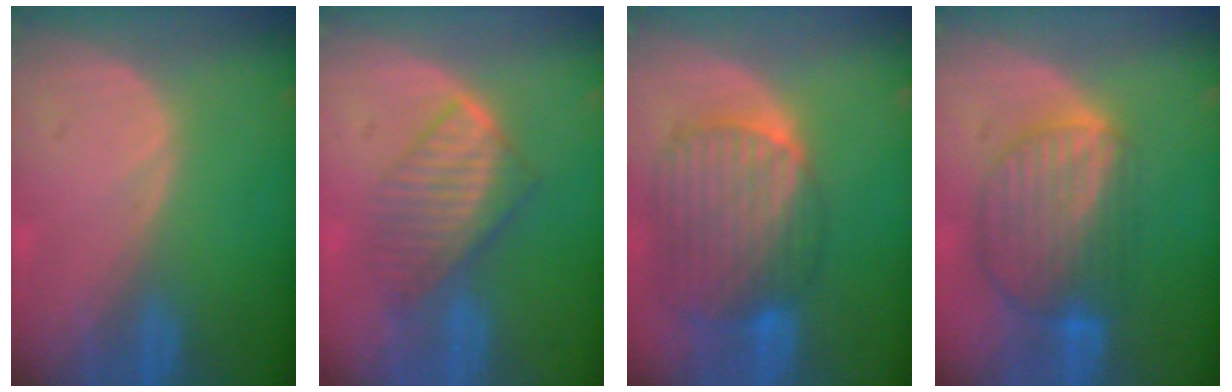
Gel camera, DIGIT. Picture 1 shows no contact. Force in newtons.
{"total": 6.7, "press": 6.4, "slide": 1.9}
{"total": 10.7, "press": 9.1, "slide": 5.5}
{"total": 8.8, "press": 7.7, "slide": 4.2}